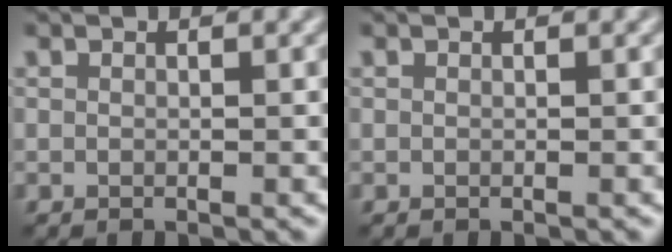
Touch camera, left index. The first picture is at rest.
{"total": 0.0}